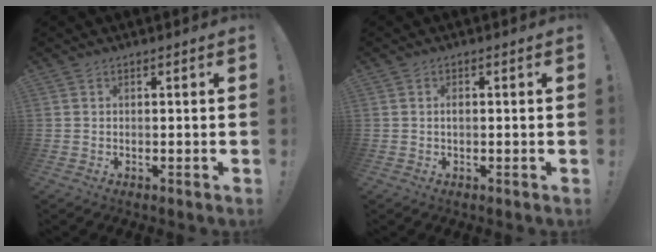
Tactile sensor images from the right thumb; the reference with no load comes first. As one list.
[{"total": 1.0, "force": [0.0, 0.6, 0.8], "torque": [-0.018, 0.004, -0.001]}]